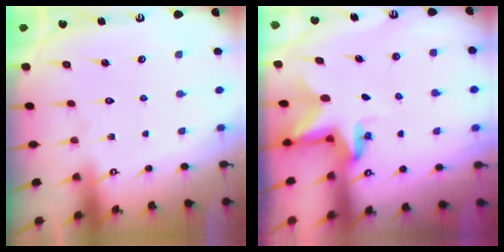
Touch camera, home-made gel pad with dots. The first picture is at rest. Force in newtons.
{"total": 2.8, "press": 2.8, "slide": 0.3}